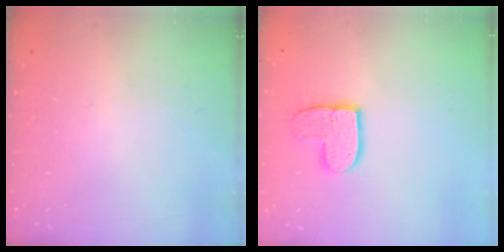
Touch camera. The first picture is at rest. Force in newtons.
{"total": 10.3, "press": 10.2, "slide": 0.9}